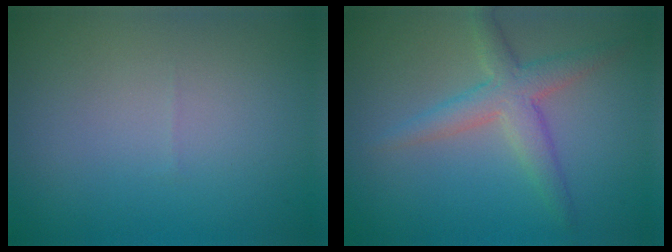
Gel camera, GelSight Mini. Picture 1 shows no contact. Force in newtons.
{"total": 3.5, "press": 3.5, "slide": 0.1}